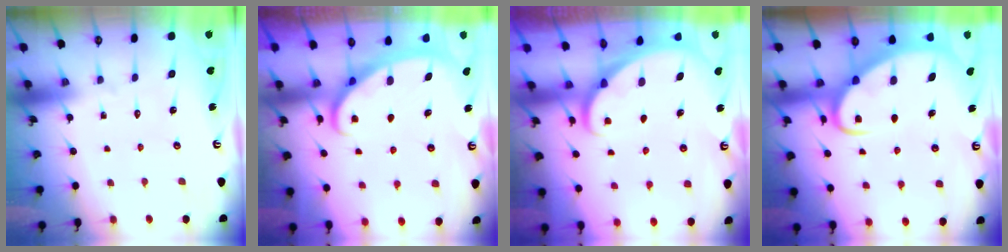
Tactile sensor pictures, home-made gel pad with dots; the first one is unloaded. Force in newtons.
{"total": 2.8, "press": 2.7, "slide": 0.4}
{"total": 1.9, "press": 1.9, "slide": 0.1}
{"total": 6.3, "press": 6.2, "slide": 0.8}